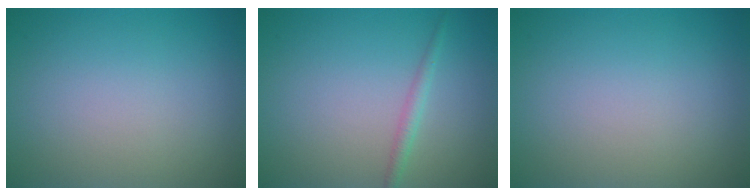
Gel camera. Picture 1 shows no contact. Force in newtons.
{"total": 1.3, "press": 1.3, "slide": 0.1}
{"total": 0.0}